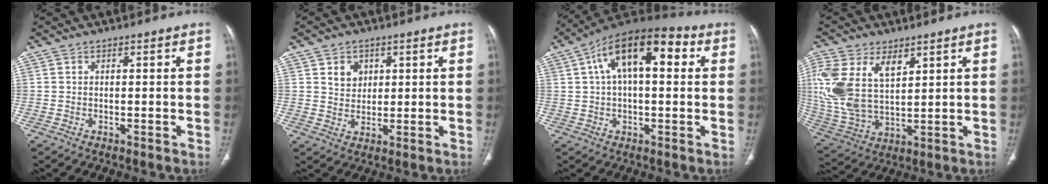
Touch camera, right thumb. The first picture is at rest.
{"total": 4.4, "force": [1.8, 3.6, 1.8], "torque": [-0.010, -0.011, 0.034]}
{"total": 16.6, "force": [4.7, 8.0, 13.8], "torque": [-0.206, 0.032, 0.067]}
{"total": 16.8, "force": [6.1, 9.7, 12.3], "torque": [-0.268, -0.015, 0.131]}